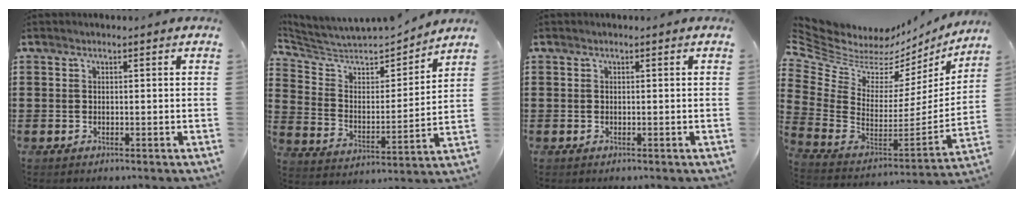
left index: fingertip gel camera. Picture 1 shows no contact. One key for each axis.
{"total": 5.0, "fx": 4.6, "fy": 1.3, "fz": 1.3, "tx": -0.055, "ty": -0.041, "tz": 0.072}
{"total": 0.0}
{"total": 5.1, "fx": 4.3, "fy": 2.7, "fz": 1.0, "tx": -0.056, "ty": -0.047, "tz": 0.075}